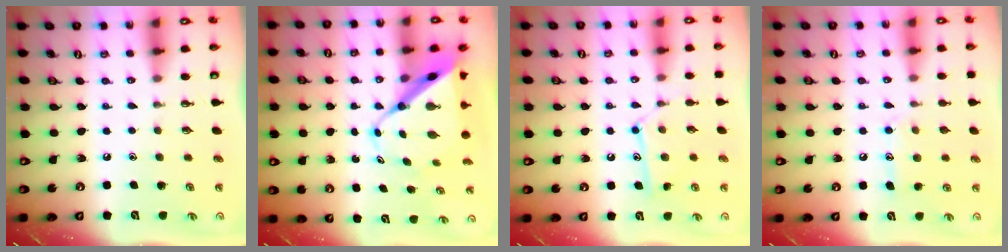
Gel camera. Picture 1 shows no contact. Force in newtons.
{"total": 11.2, "press": 11.1, "slide": 1.1}
{"total": 11.0, "press": 11.0, "slide": 0.2}
{"total": 10.6, "press": 10.6, "slide": 0.8}